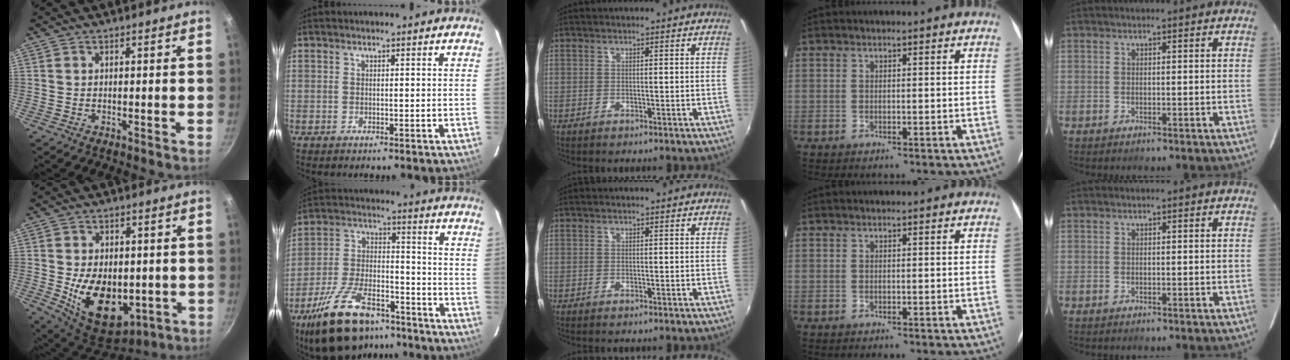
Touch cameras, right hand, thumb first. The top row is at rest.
{"thumb": {"total": 16.4, "force": [-2.6, 10.9, 12.0], "torque": [-0.159, -0.010, -0.020]}, "index": {"total": 21.2, "force": [-14.9, 9.4, 11.8], "torque": [-0.233, -0.006, -0.240]}}